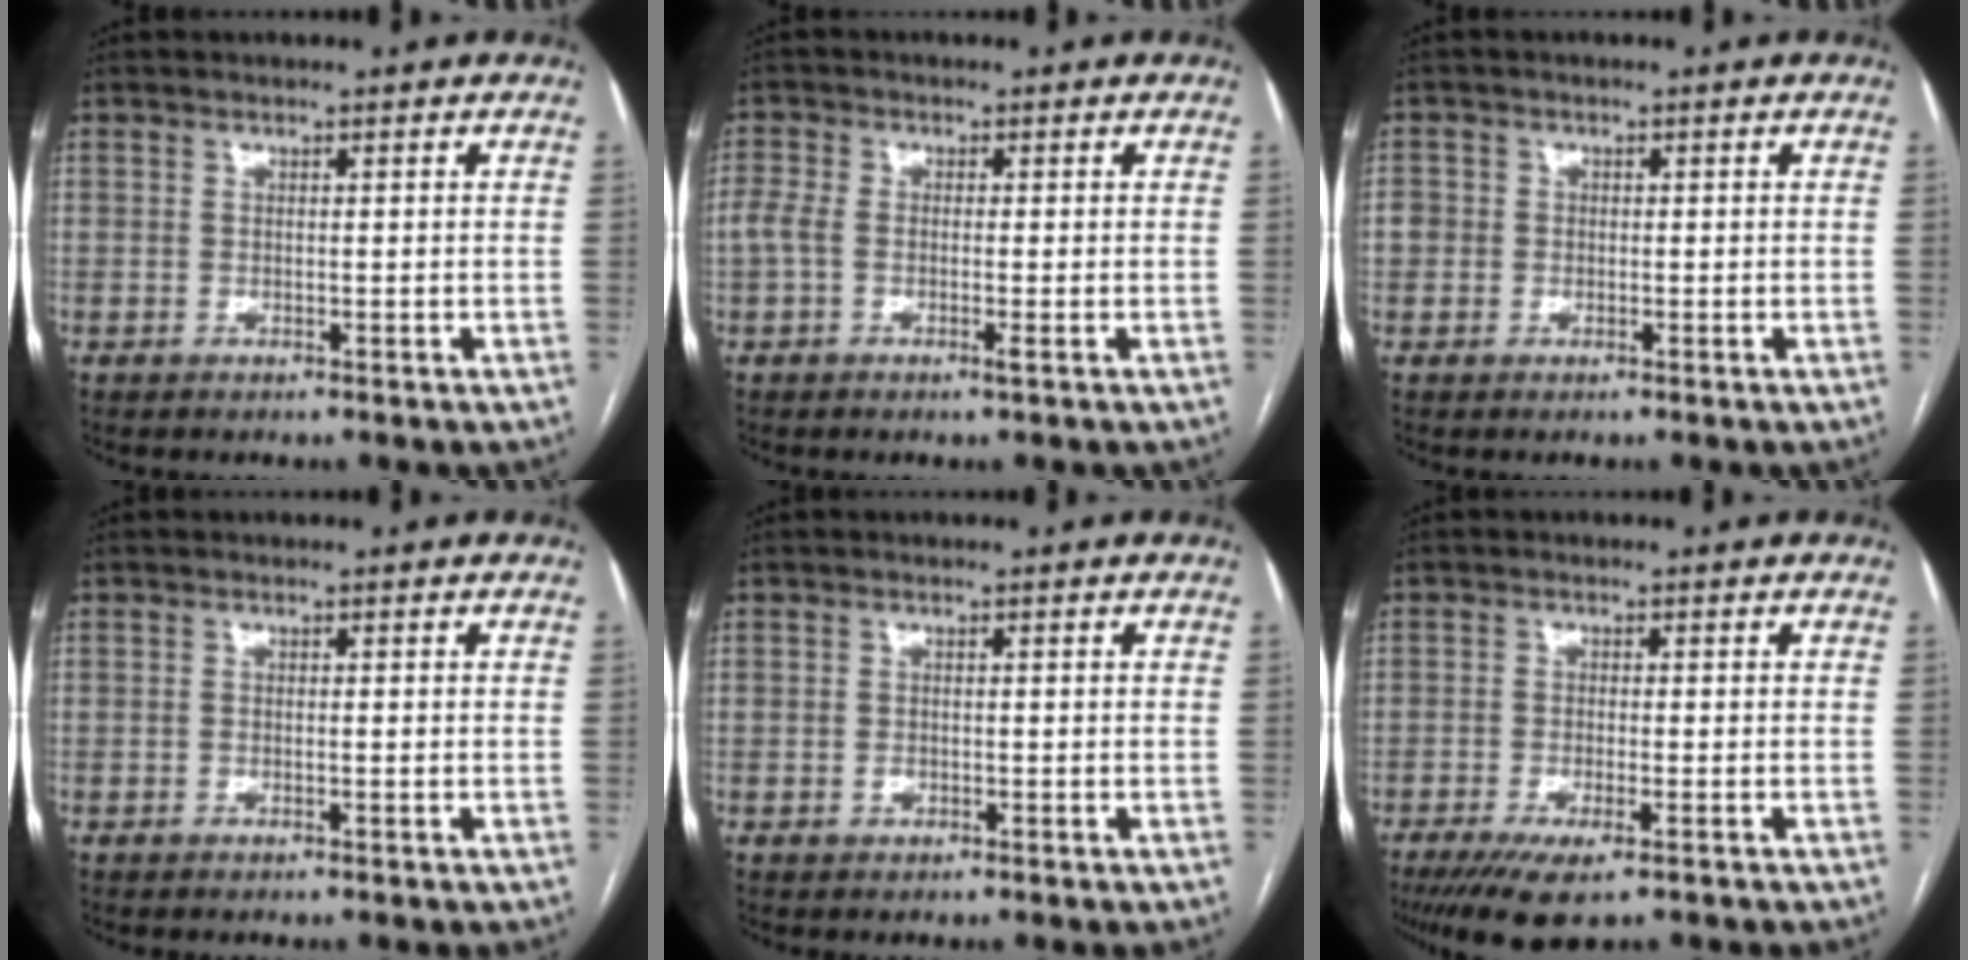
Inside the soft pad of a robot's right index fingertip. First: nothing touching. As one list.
[{"total": 3.4, "force": [-0.9, 1.2, 3.0], "torque": [-0.068, 0.005, -0.020]}, {"total": 2.6, "force": [-0.2, 2.4, 0.8], "torque": [-0.014, 0.012, -0.001]}, {"total": 0.0}, {"total": 0.8, "force": [-0.4, 0.6, 0.4], "torque": [-0.008, 0.001, -0.005]}, {"total": 7.5, "force": [-5.0, 1.7, 5.3], "torque": [-0.089, -0.017, -0.081]}]